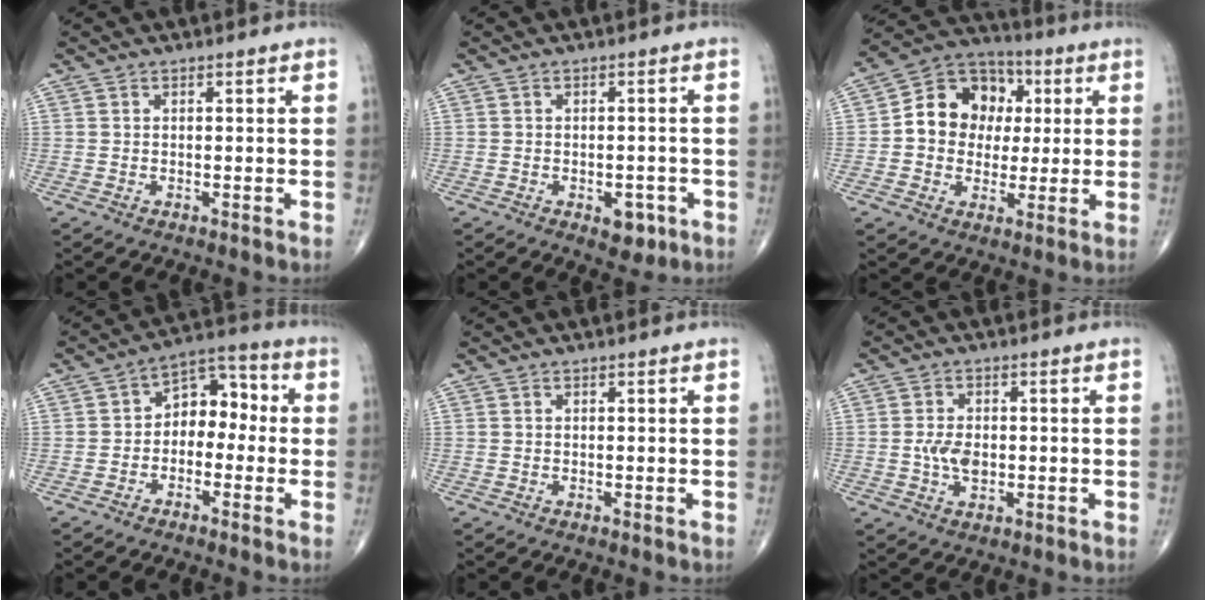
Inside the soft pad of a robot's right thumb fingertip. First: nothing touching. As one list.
[{"total": 4.1, "force": [-1.8, 2.4, 2.9], "torque": [-0.019, 0.007, -0.018]}, {"total": 13.6, "force": [1.5, 11.4, 7.3], "torque": [-0.068, 0.018, 0.015]}, {"total": 8.5, "force": [-0.8, 5.9, 6.0], "torque": [-0.053, 0.044, -0.032]}, {"total": 0.0}, {"total": 4.6, "force": [-0.4, 2.8, 3.6], "torque": [-0.063, -0.001, -0.008]}]